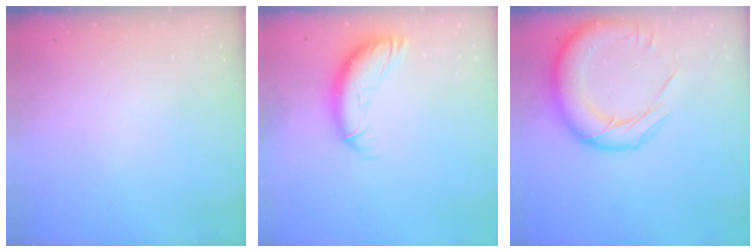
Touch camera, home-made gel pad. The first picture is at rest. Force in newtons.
{"total": 12.6, "press": 12.4, "slide": 1.8}
{"total": 18.5, "press": 18.2, "slide": 3.6}